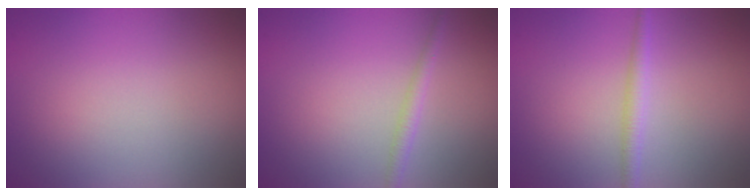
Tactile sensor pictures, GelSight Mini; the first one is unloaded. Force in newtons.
{"total": 1.3, "press": 1.3, "slide": 0.1}
{"total": 1.7, "press": 1.7, "slide": 0.1}